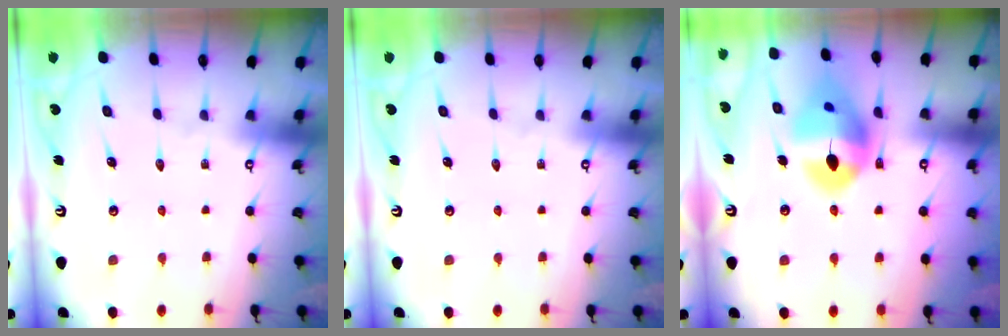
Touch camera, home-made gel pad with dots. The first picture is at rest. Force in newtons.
{"total": 0.0}
{"total": 15.6, "press": 15.5, "slide": 1.9}